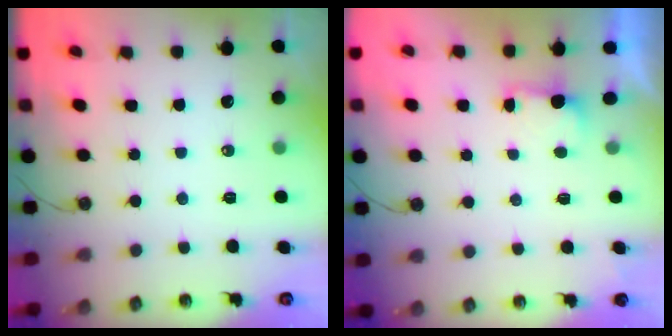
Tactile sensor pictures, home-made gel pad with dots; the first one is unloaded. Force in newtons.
{"total": 2.2, "press": 2.0, "slide": 0.9}